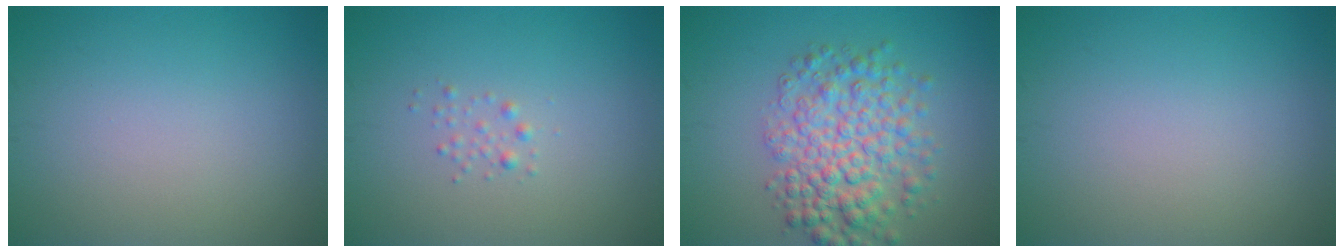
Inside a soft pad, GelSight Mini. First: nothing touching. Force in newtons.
{"total": 0.8, "press": 0.8, "slide": 0.1}
{"total": 6.3, "press": 6.3, "slide": 0.1}
{"total": 0.0}